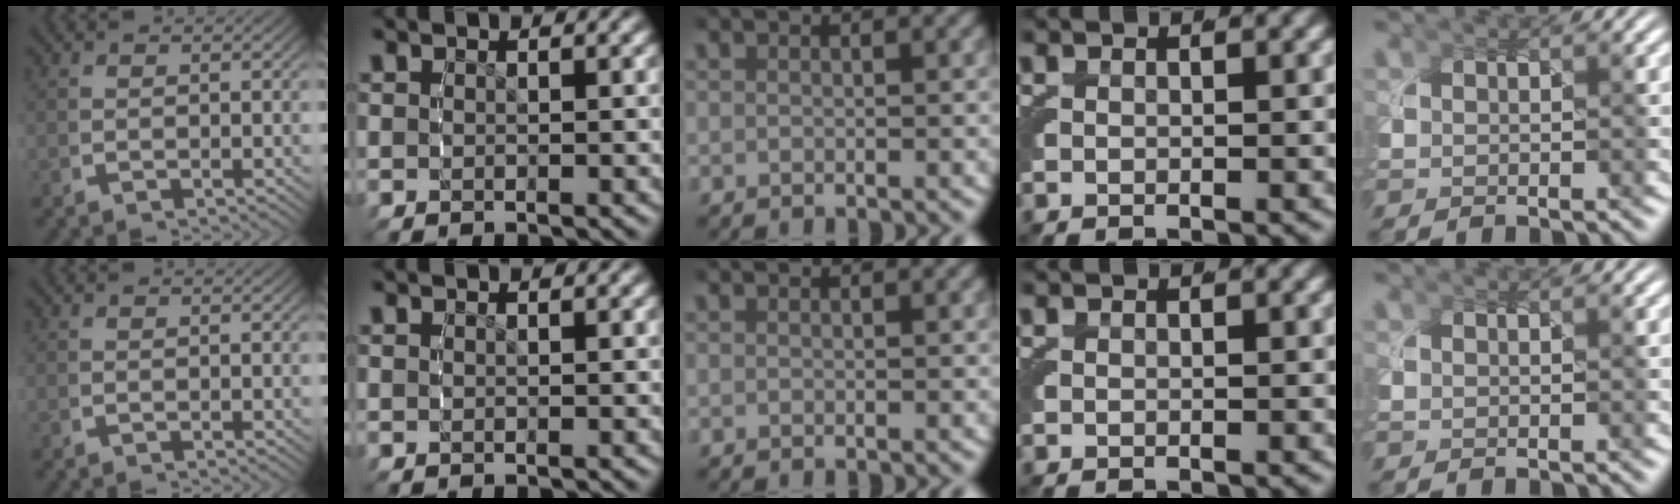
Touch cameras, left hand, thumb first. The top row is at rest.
{}